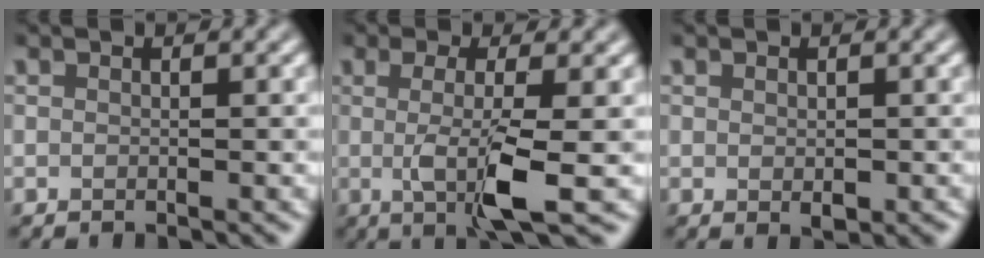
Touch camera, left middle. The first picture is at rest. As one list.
[{"total": 5.1, "force": [-0.7, 1.1, 4.9], "torque": [-0.090, -0.012, -0.015]}, {"total": 1.1, "force": [-0.2, 0.7, 0.8], "torque": [-0.008, -0.006, -0.001]}]